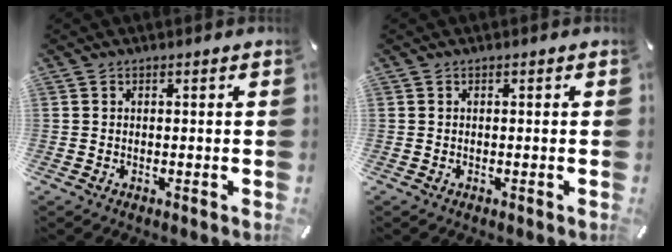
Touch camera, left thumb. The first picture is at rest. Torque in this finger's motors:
{"motor_torque": [-0.11, 0.11, 0.08, 0.01, 0.00]}